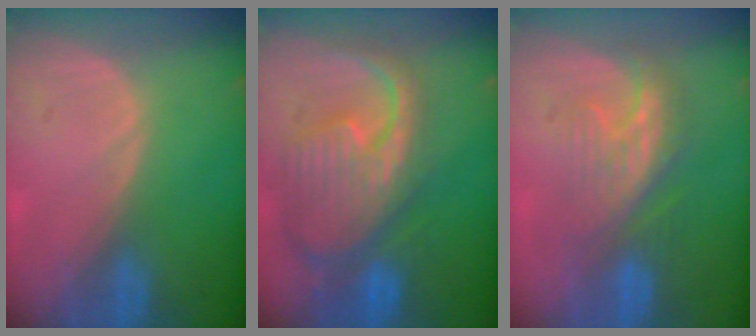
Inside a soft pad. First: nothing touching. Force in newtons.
{"total": 12.4, "press": 10.7, "slide": 6.4}
{"total": 7.6, "press": 7.1, "slide": 2.7}